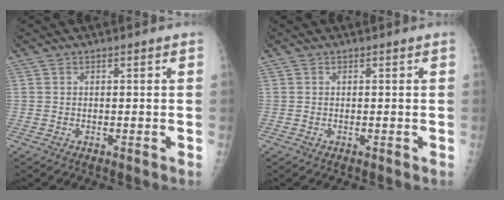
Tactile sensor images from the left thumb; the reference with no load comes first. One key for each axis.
{"total": 0.0}